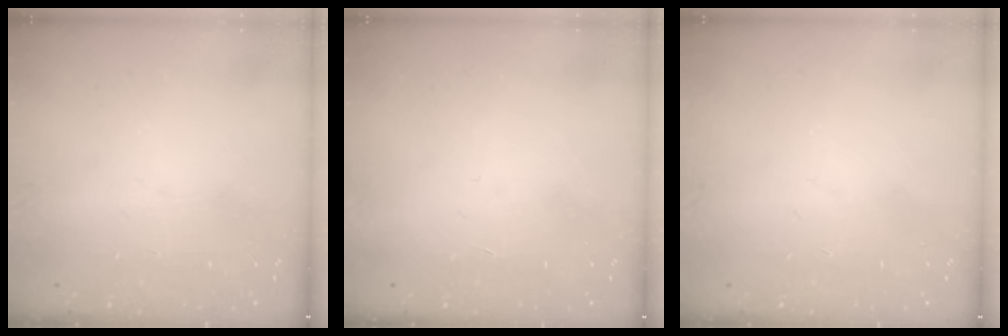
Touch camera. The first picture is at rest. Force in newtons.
{"total": 1.5, "press": 1.5, "slide": 0.1}
{"total": 0.0}